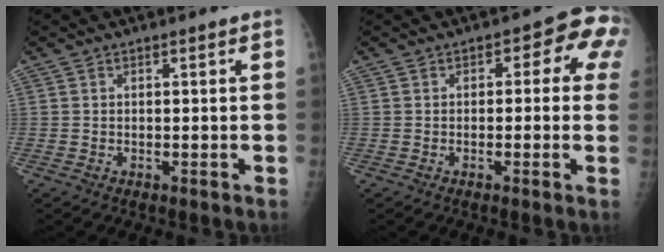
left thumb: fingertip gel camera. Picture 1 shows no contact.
{"total": 6.9, "force": [1.1, 4.1, 5.5], "torque": [-0.018, 0.021, -0.001]}